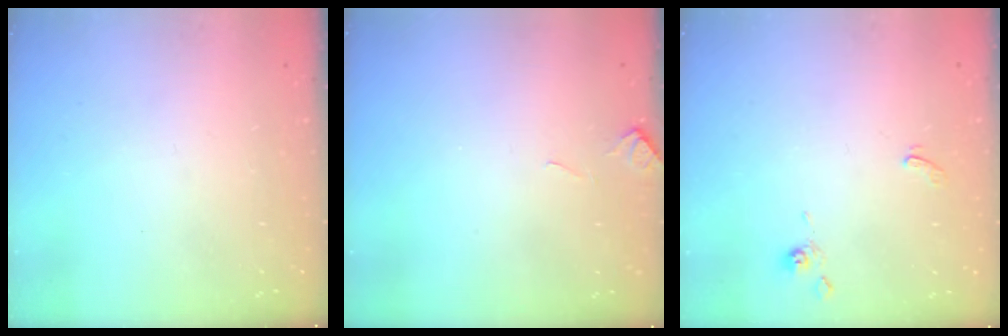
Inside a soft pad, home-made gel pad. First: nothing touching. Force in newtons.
{"total": 4.3, "press": 4.3, "slide": 0.4}
{"total": 0.6, "press": 0.3, "slide": 0.5}